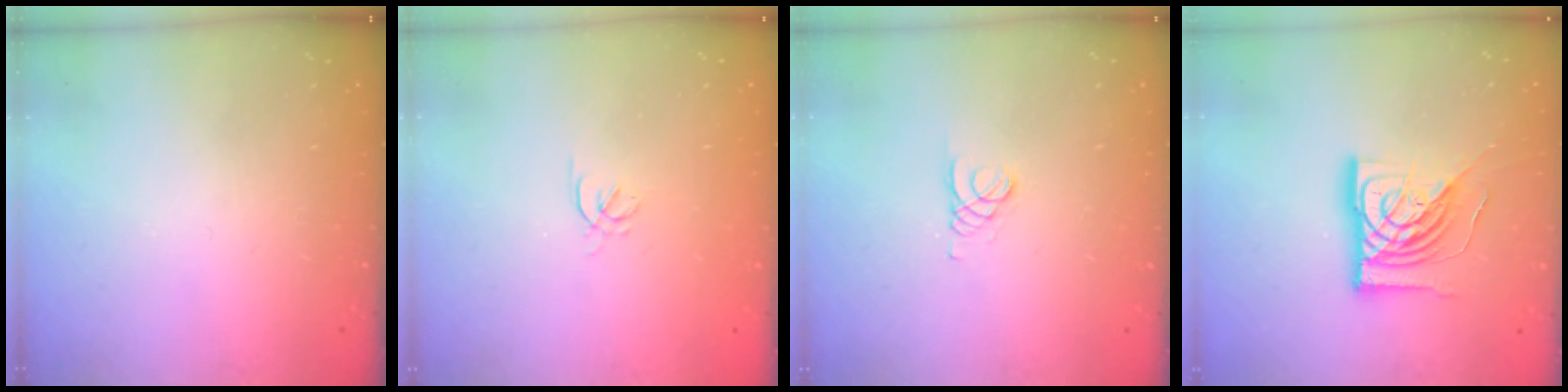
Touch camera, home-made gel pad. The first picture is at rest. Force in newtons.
{"total": 1.7, "press": 1.6, "slide": 0.5}
{"total": 0.7, "press": 0.7, "slide": 0.1}
{"total": 18.1, "press": 18.0, "slide": 2.4}